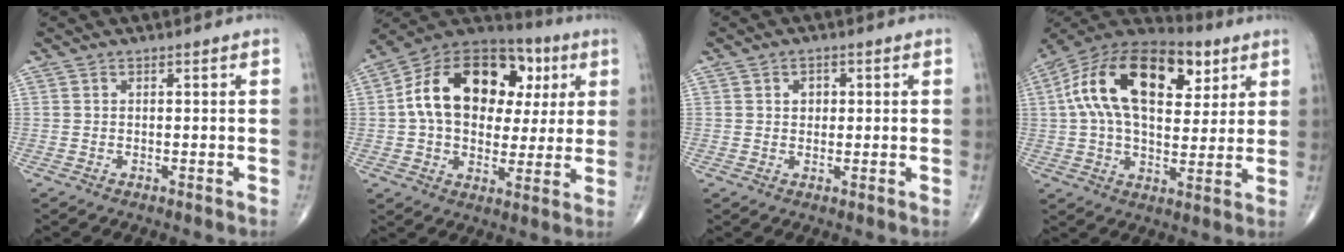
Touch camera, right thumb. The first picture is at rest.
{"total": 22.5, "force": [4.5, 15.0, 16.2], "torque": [-0.233, 0.023, 0.066]}
{"total": 2.5, "force": [0.6, 2.0, 1.4], "torque": [-0.007, 0.001, 0.008]}
{"total": 23.8, "force": [7.5, 13.2, 18.3], "torque": [-0.311, 0.014, 0.116]}